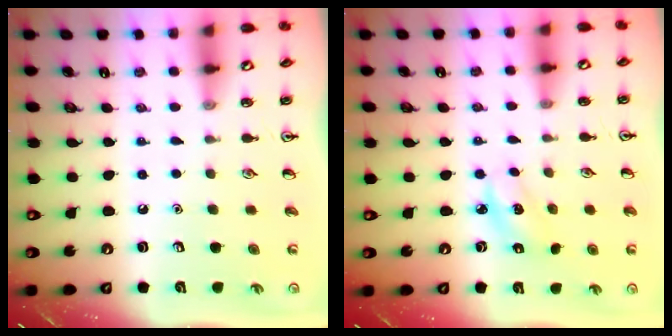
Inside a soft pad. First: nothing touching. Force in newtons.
{"total": 3.0, "press": 3.0, "slide": 0.5}